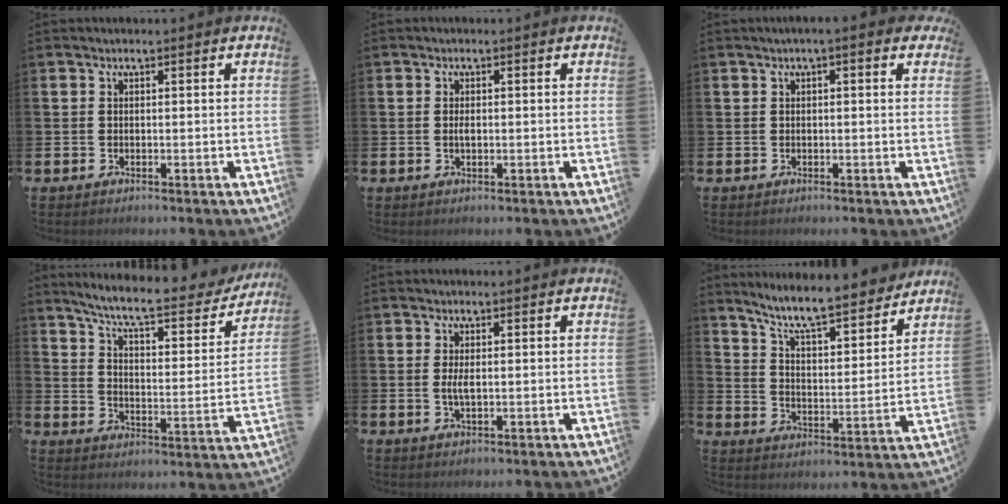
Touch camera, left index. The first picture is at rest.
{"total": 1.0, "force": [0.0, 0.4, 0.9], "torque": [-0.016, 0.002, -0.002]}
{"total": 1.3, "force": [0.3, 0.3, 1.2], "torque": [-0.012, 0.000, 0.002]}
{"total": 8.4, "force": [7.4, 1.5, 3.6], "torque": [-0.099, -0.049, 0.122]}
{"total": 2.0, "force": [0.1, 0.7, 1.9], "torque": [-0.033, 0.001, -0.001]}
{"total": 9.1, "force": [8.4, 1.2, 3.2], "torque": [-0.087, -0.064, 0.144]}